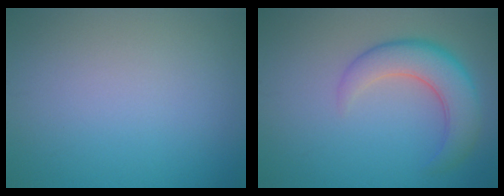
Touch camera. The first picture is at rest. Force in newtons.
{"total": 5.4, "press": 5.4, "slide": 0.3}